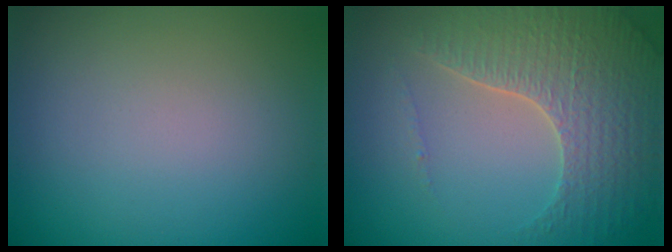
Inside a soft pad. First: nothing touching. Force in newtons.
{"total": 4.3, "press": 4.0, "slide": 1.5}